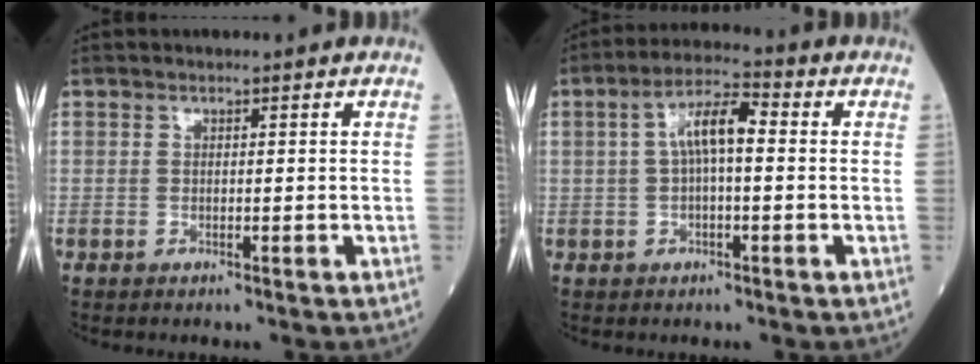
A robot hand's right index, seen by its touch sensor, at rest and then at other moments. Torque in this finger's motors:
{"motor_torque": [0.19, 0.09, 0.16, 0.08]}